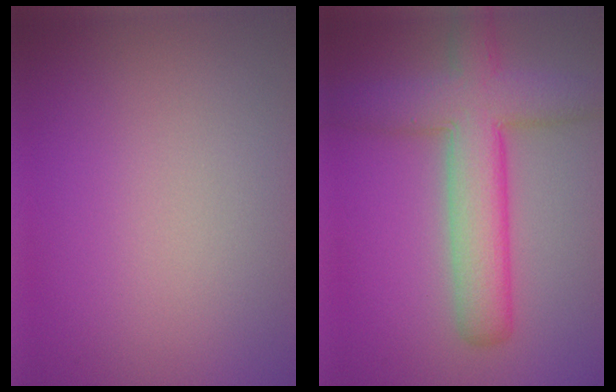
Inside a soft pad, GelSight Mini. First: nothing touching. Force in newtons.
{"total": 7.8, "press": 7.8, "slide": 0.4}